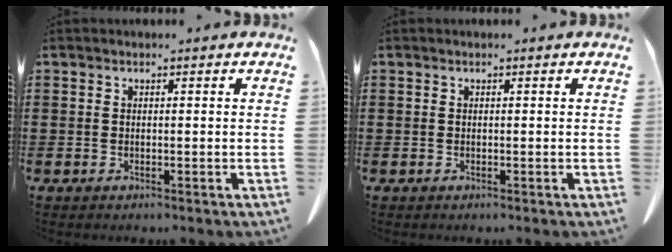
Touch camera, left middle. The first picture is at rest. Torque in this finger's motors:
{"motor_torque": [-0.05, -0.18, -0.02, 0.02]}